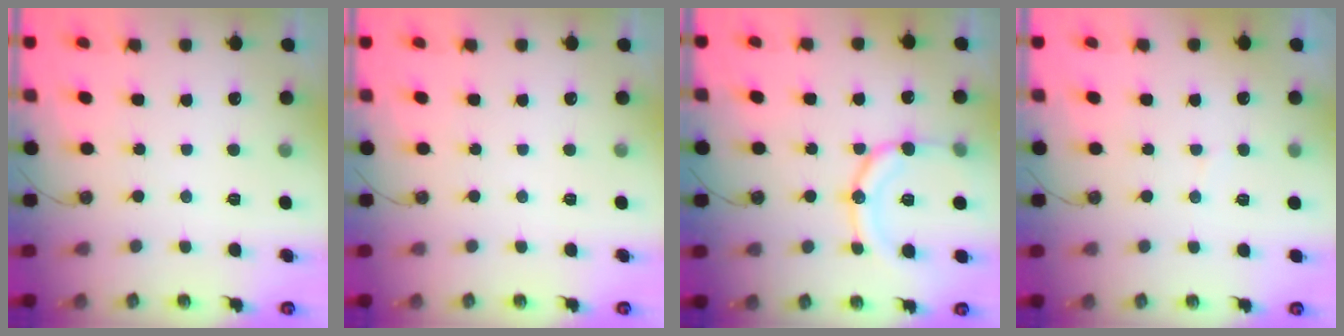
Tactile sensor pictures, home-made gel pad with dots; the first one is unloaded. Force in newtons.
{"total": 0.0}
{"total": 15.7, "press": 15.3, "slide": 3.3}
{"total": 2.7, "press": 2.4, "slide": 1.2}